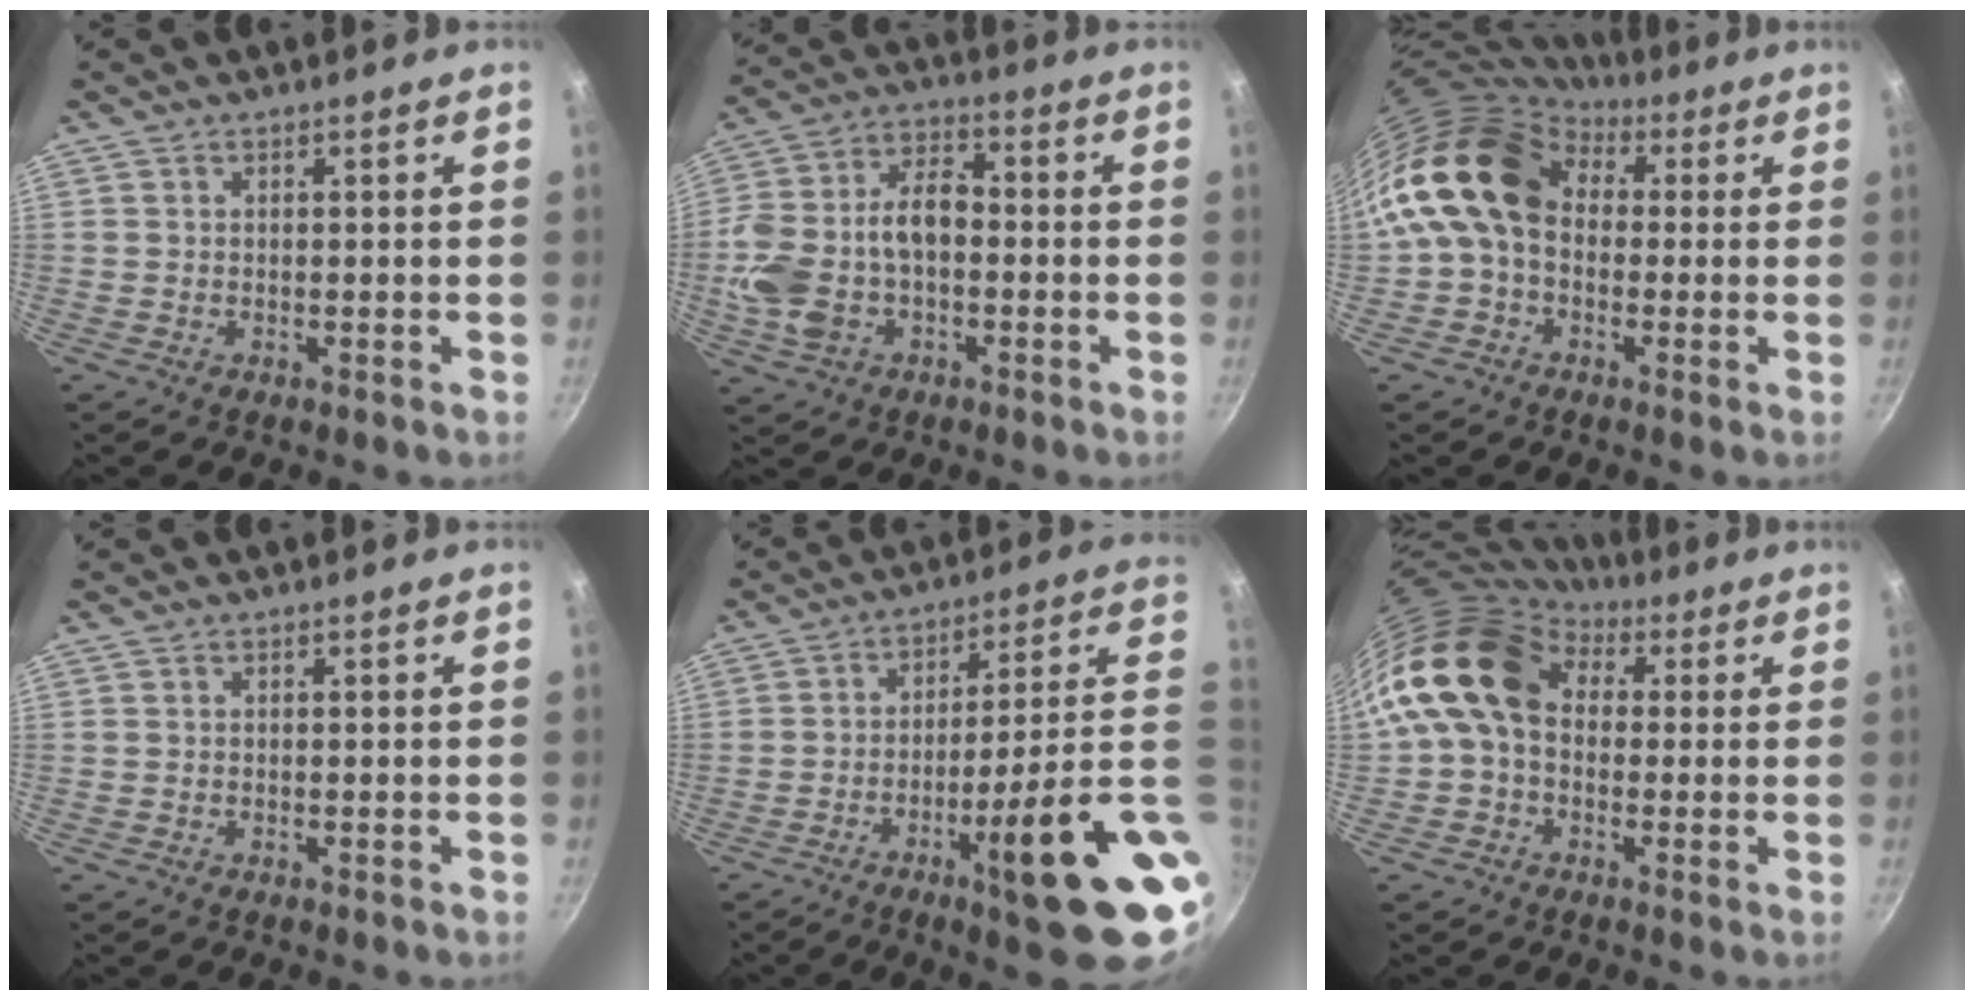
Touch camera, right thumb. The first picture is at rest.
{"total": 15.6, "force": [-2.5, 9.8, 11.9], "torque": [-0.211, 0.038, -0.053]}
{"total": 14.4, "force": [2.0, 10.6, 9.5], "torque": [-0.143, 0.026, 0.014]}
{"total": 0.0}
{"total": 21.6, "force": [-5.2, 3.3, 20.7], "torque": [-0.262, 0.022, -0.073]}
{"total": 13.3, "force": [2.6, 9.9, 8.5], "torque": [-0.125, 0.019, 0.023]}